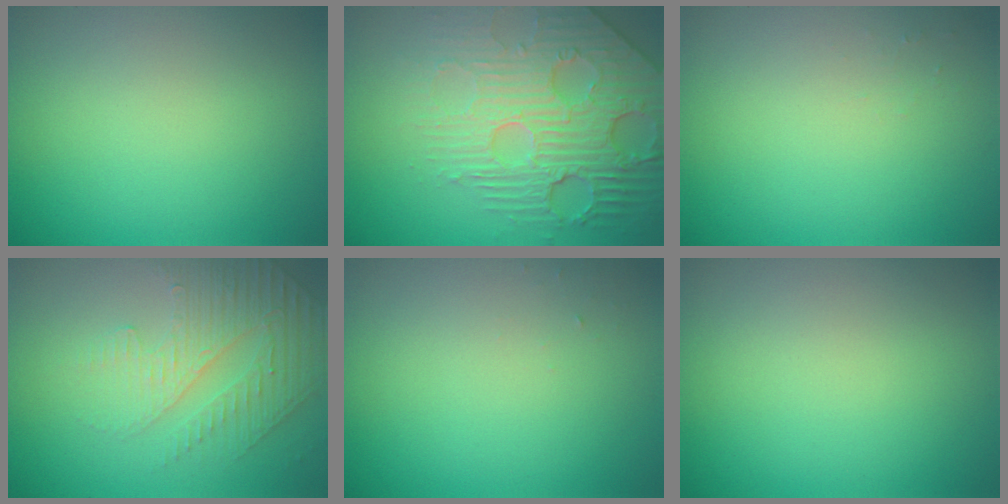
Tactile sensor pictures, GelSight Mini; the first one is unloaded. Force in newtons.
{"total": 6.2, "press": 5.3, "slide": 3.4}
{"total": 0.5, "press": 0.5, "slide": 0.1}
{"total": 4.8, "press": 3.1, "slide": 3.7}
{"total": 0.6, "press": 0.6, "slide": 0.1}
{"total": 0.0}